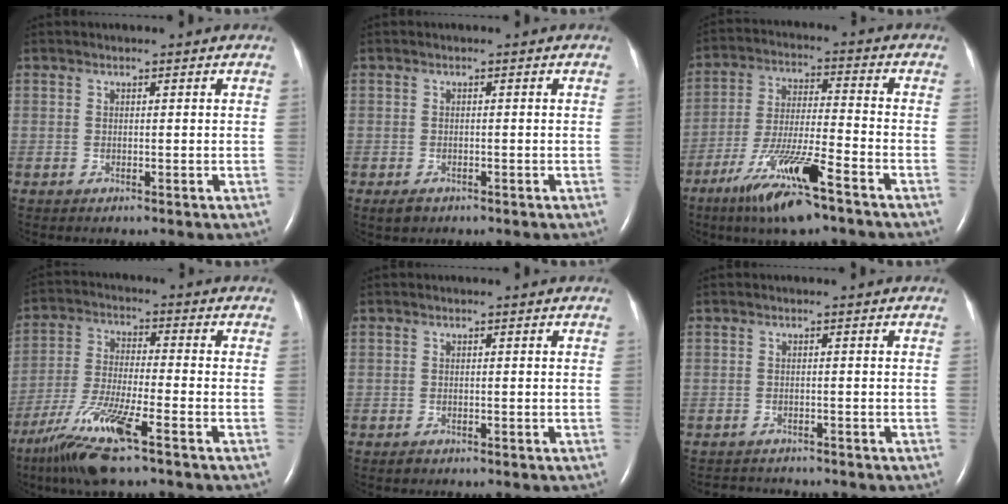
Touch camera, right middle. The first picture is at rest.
{"total": 1.6, "force": [-1.0, 0.9, 0.8], "torque": [-0.018, -0.001, -0.011]}
{"total": 13.1, "force": [-8.2, 1.0, 10.2], "torque": [-0.204, -0.029, -0.148]}
{"total": 12.3, "force": [-7.5, 1.0, 9.7], "torque": [-0.205, -0.030, -0.140]}
{"total": 0.6, "force": [-0.5, 0.3, 0.1], "torque": [-0.004, -0.001, -0.007]}
{"total": 3.4, "force": [-3.4, 0.7, 0.1], "torque": [-0.002, -0.008, -0.047]}